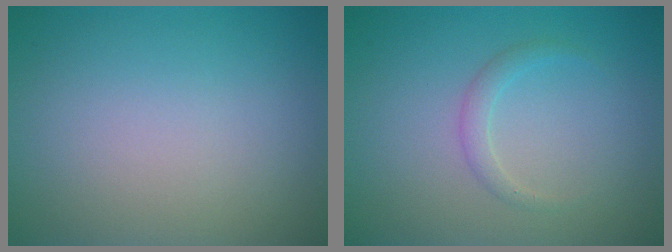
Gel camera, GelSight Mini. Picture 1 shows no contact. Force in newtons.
{"total": 1.2, "press": 1.2, "slide": 0.0}